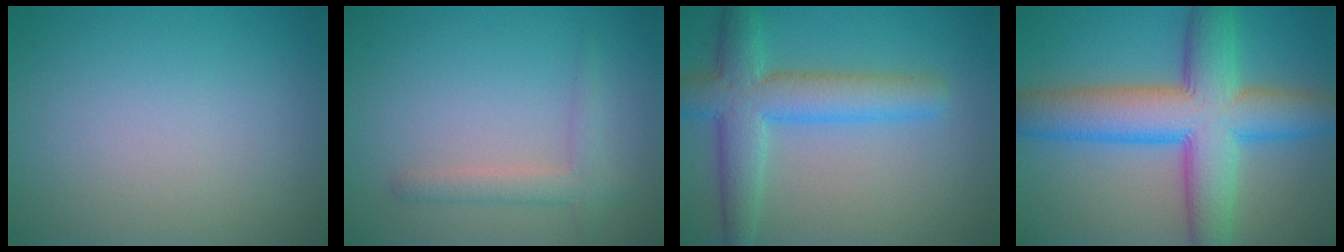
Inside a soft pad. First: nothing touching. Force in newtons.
{"total": 2.2, "press": 2.2, "slide": 0.1}
{"total": 6.1, "press": 6.1, "slide": 0.1}
{"total": 10.6, "press": 10.6, "slide": 0.4}